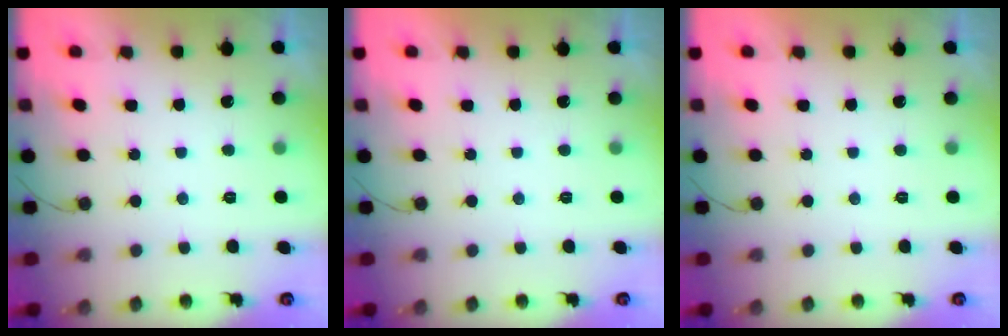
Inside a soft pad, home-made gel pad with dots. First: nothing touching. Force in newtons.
{"total": 1.6, "press": 1.6, "slide": 0.0}
{"total": 1.7, "press": 1.7, "slide": 0.1}